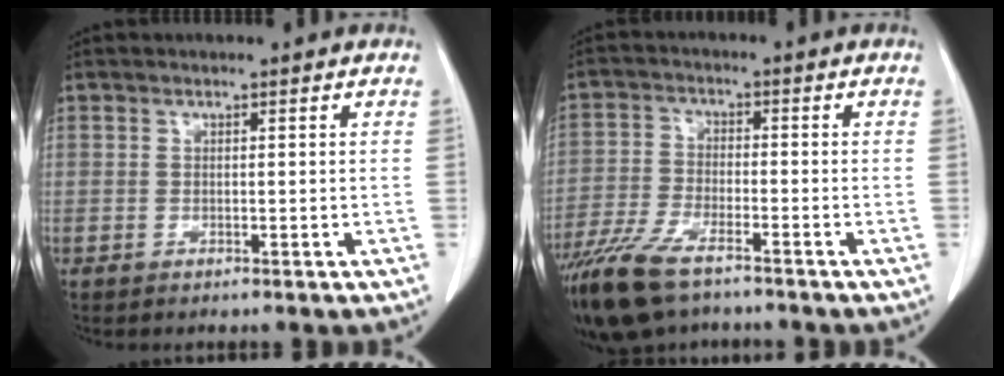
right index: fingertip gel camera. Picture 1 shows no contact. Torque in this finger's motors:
{"motor_torque": [1.13, -1.01, 0.67, 0.12]}